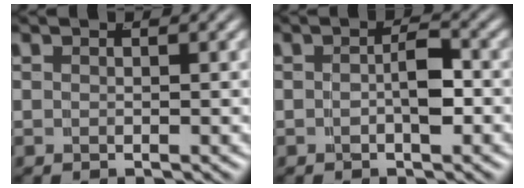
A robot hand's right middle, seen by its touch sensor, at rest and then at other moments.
{"total": 1.9, "force": [-0.6, 0.4, 1.8], "torque": [-0.025, -0.005, -0.005]}